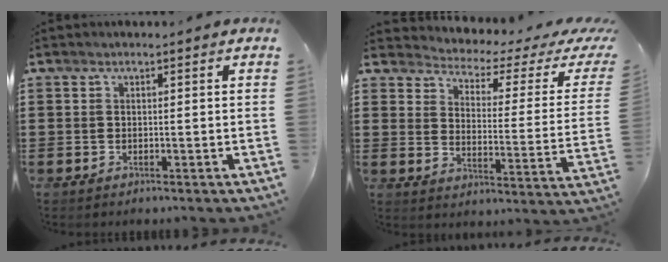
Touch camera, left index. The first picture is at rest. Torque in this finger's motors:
{"motor_torque": [1.24, -0.90, -0.03, -0.04]}